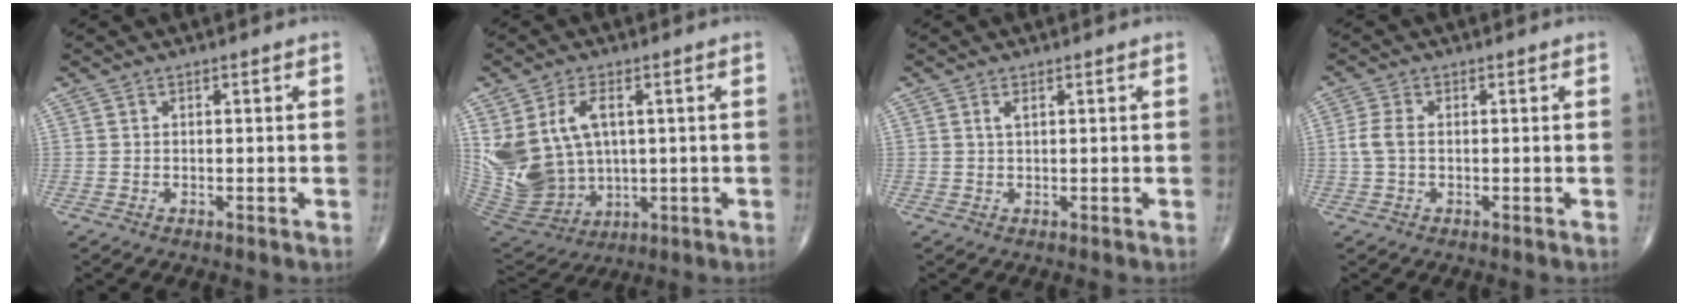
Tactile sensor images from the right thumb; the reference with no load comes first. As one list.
[{"total": 15.9, "force": [3.2, 10.7, 11.3], "torque": [-0.236, -0.013, 0.089]}, {"total": 1.0, "force": [0.5, 0.3, 0.9], "torque": [-0.019, 0.003, 0.009]}, {"total": 3.1, "force": [0.0, 1.8, 2.6], "torque": [-0.068, 0.005, -0.005]}]